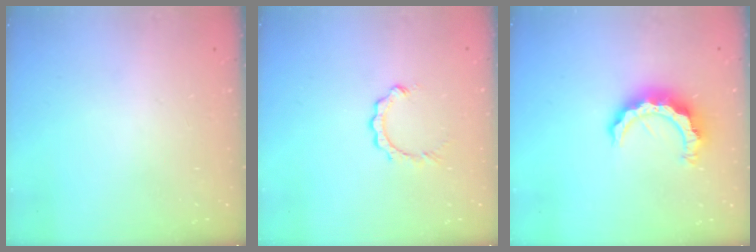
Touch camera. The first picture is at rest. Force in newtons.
{"total": 2.9, "press": 2.9, "slide": 0.3}
{"total": 10.1, "press": 10.0, "slide": 1.1}